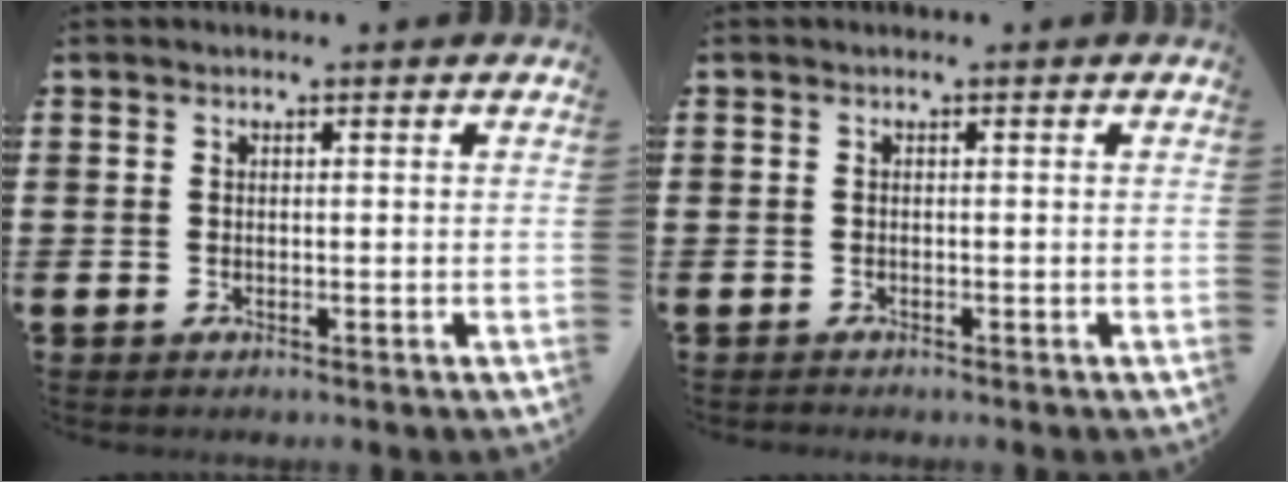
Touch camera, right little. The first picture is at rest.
{"total": 0.0}